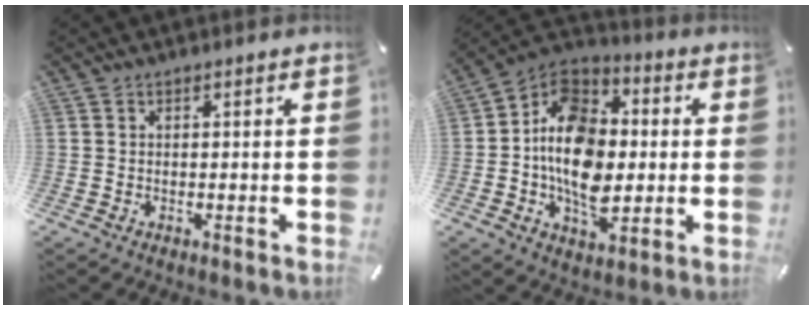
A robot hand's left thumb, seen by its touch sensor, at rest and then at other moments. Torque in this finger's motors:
{"motor_torque": [2.44, 2.57, 1.20, -0.79, 0.38]}